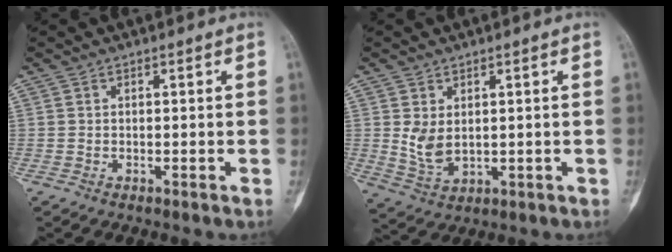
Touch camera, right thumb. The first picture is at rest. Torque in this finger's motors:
{"motor_torque": [0.44, 0.08, 0.71, 0.08, 0.04]}